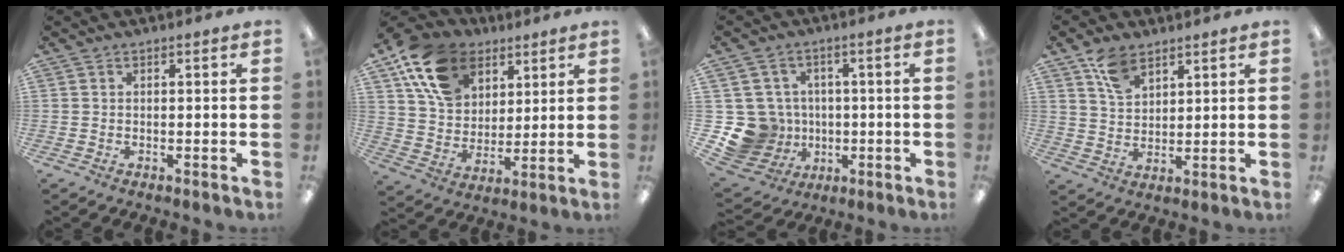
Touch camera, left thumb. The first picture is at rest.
{"total": 17.3, "force": [9.6, 11.8, 8.1], "torque": [-0.162, -0.026, 0.188]}
{"total": 12.8, "force": [-1.7, 12.2, 3.7], "torque": [-0.109, 0.014, -0.013]}
{"total": 7.8, "force": [5.1, 4.4, 3.8], "torque": [-0.074, -0.010, 0.097]}